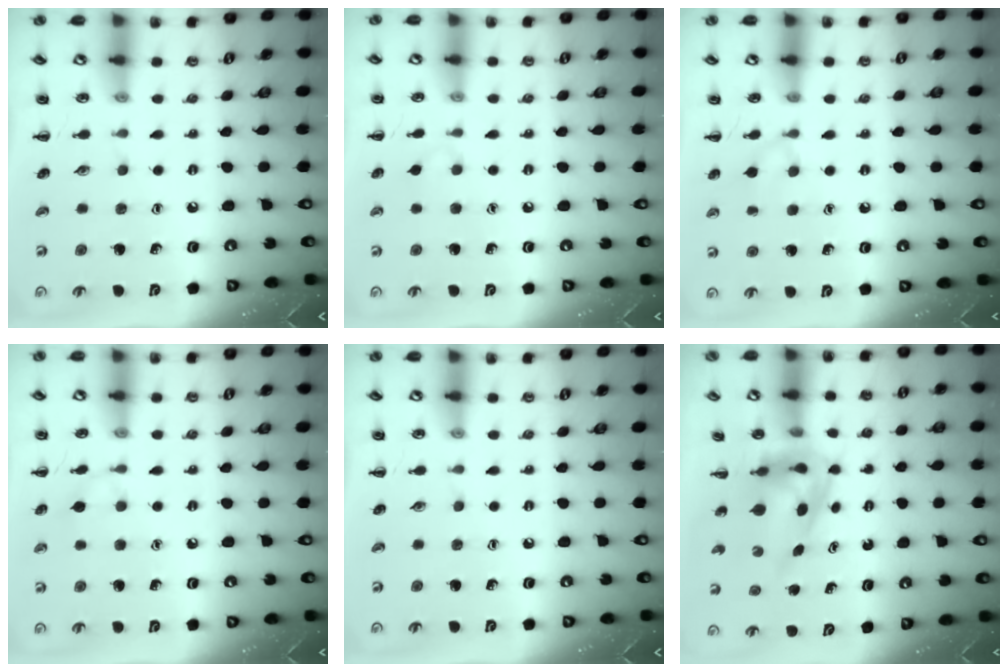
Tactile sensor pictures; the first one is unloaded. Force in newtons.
{"total": 2.8, "press": 2.6, "slide": 1.1}
{"total": 6.6, "press": 6.2, "slide": 2.1}
{"total": 6.0, "press": 5.7, "slide": 1.9}
{"total": 0.0}
{"total": 6.0, "press": 5.9, "slide": 1.1}